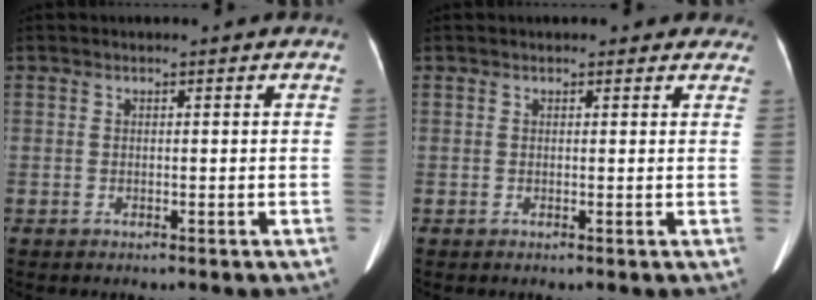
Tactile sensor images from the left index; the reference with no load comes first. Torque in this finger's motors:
{"motor_torque": [0.30, -0.24, -0.01, -0.01]}